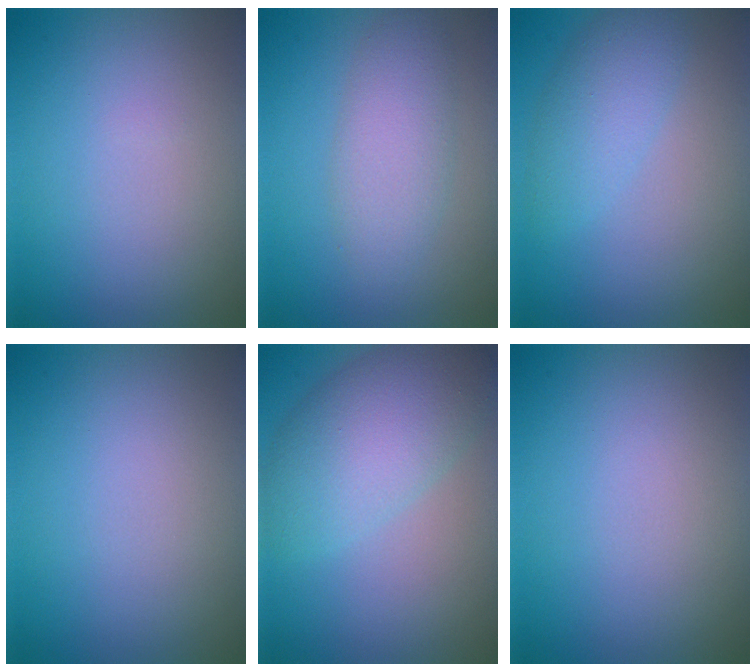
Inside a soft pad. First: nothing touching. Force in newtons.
{"total": 3.6, "press": 3.6, "slide": 0.1}
{"total": 3.1, "press": 3.1, "slide": 0.2}
{"total": 0.0}
{"total": 6.3, "press": 6.3, "slide": 0.2}
{"total": 0.0}